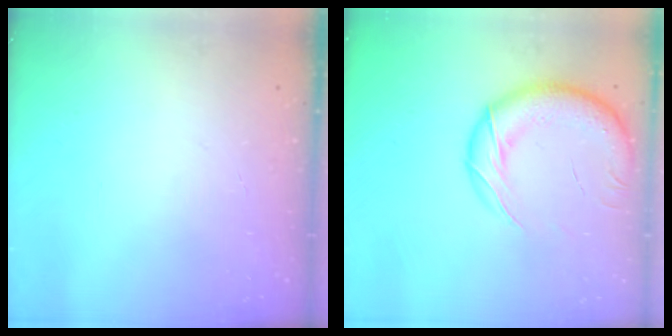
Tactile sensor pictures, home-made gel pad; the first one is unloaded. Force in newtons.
{"total": 22.7, "press": 22.1, "slide": 5.1}